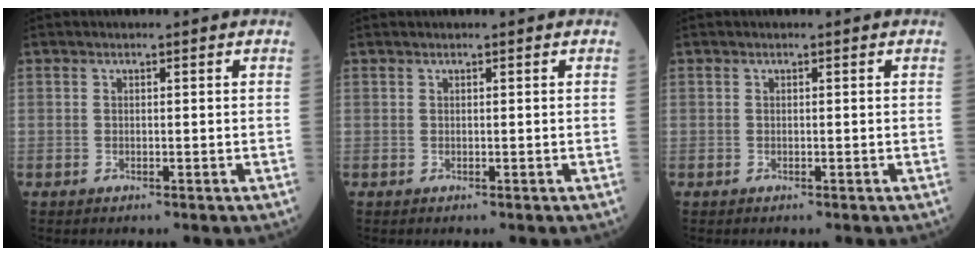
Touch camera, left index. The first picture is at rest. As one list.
[{"total": 0.0}, {"total": 0.0}]